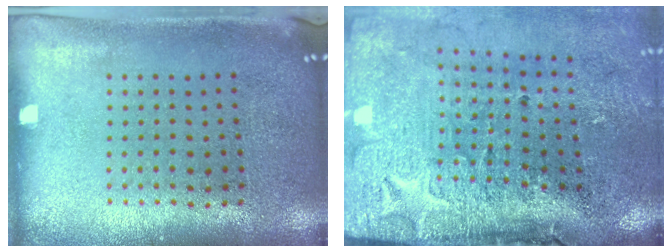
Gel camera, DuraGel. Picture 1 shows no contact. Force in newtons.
{"total": 4.9, "press": 3.9, "slide": 3.0}